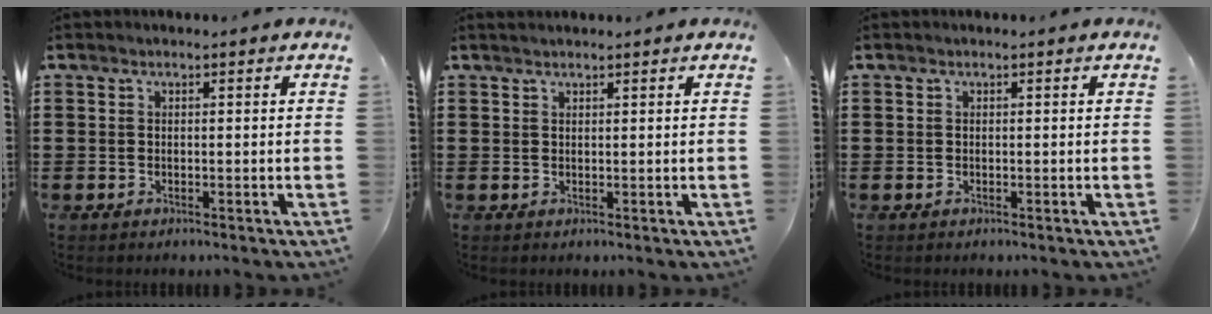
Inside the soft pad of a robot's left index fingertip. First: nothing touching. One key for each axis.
{"total": 0.7, "fx": 0.7, "fy": 0.0, "fz": 0.1, "tx": -0.003, "ty": -0.001, "tz": 0.015}
{"total": 0.0}